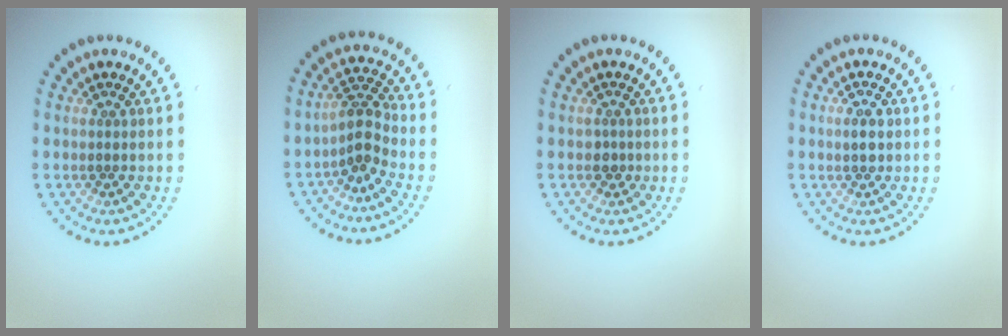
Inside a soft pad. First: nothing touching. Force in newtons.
{"total": 2.5, "press": 2.0, "slide": 1.5}
{"total": 1.0, "press": 0.8, "slide": 0.6}
{"total": 1.4, "press": 1.3, "slide": 0.2}